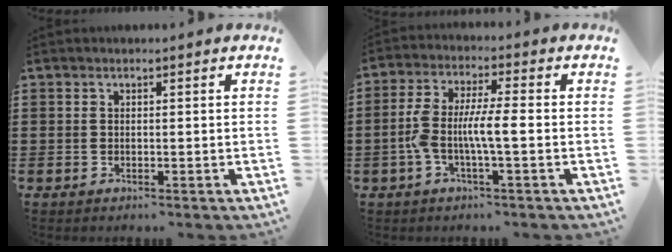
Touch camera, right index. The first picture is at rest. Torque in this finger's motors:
{"motor_torque": [0.69, -0.60, 0.36, 0.21]}